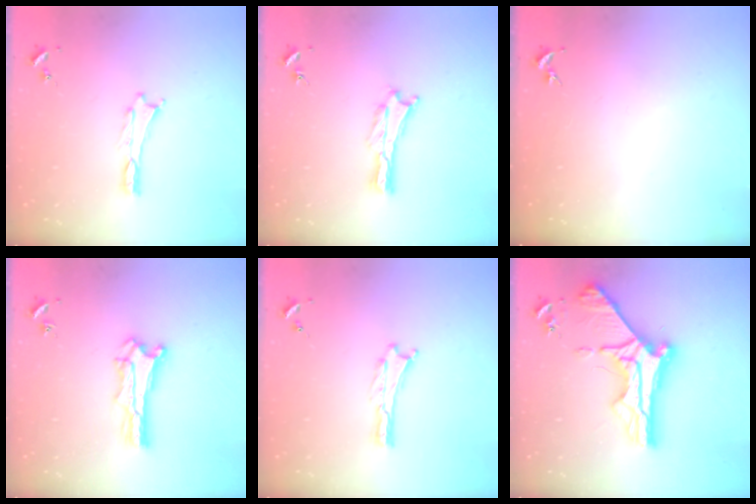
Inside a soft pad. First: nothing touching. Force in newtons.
{"total": 0.7, "press": 0.7, "slide": 0.2}
{"total": 0.0}
{"total": 1.4, "press": 1.4, "slide": 0.2}
{"total": 0.0}
{"total": 11.8, "press": 11.7, "slide": 1.2}